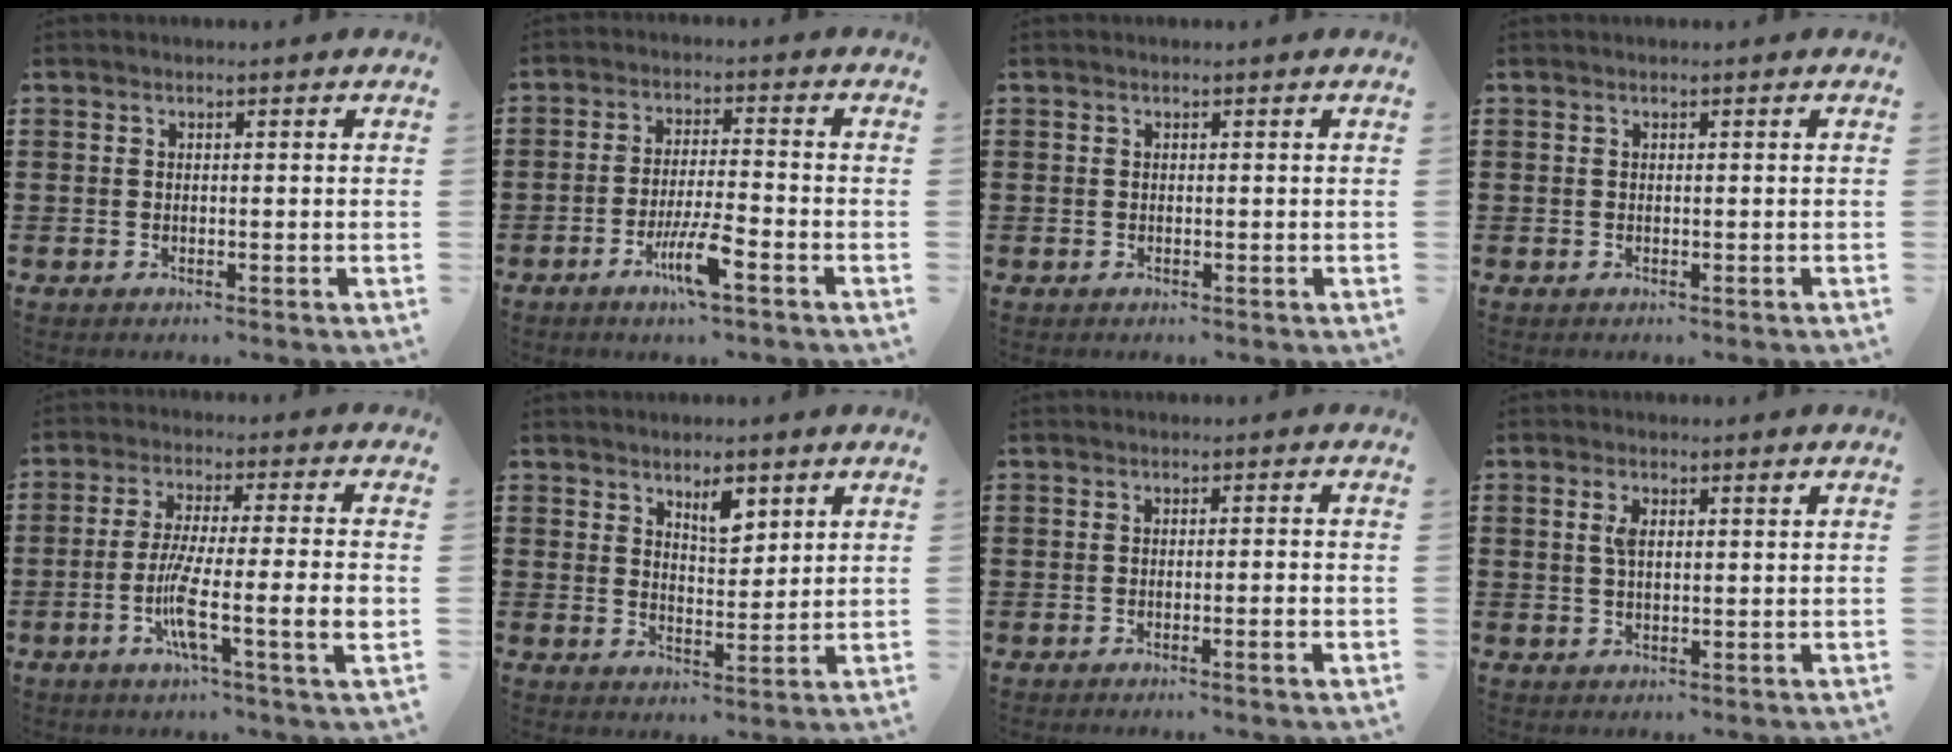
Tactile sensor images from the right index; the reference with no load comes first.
{"total": 6.7, "force": [-3.7, 0.8, 5.6], "torque": [-0.114, -0.008, -0.070]}
{"total": 0.0}
{"total": 0.0}
{"total": 10.3, "force": [-2.5, 1.2, 9.9], "torque": [-0.174, -0.010, -0.051]}
{"total": 4.5, "force": [3.0, 1.9, 2.7], "torque": [-0.044, -0.002, 0.050]}
{"total": 1.6, "force": [-0.7, -0.4, 1.4], "torque": [-0.021, -0.006, -0.013]}
{"total": 2.2, "force": [0.8, 0.8, 1.9], "torque": [-0.041, 0.004, 0.012]}